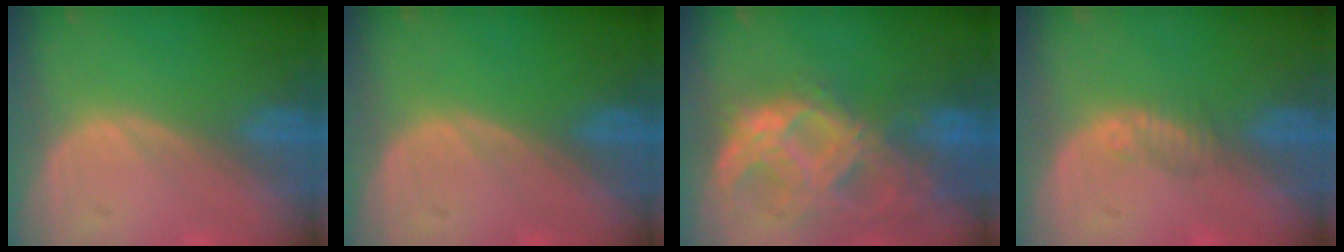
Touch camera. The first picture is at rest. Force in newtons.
{"total": 0.0}
{"total": 11.0, "press": 9.3, "slide": 5.7}
{"total": 1.5, "press": 1.3, "slide": 0.9}